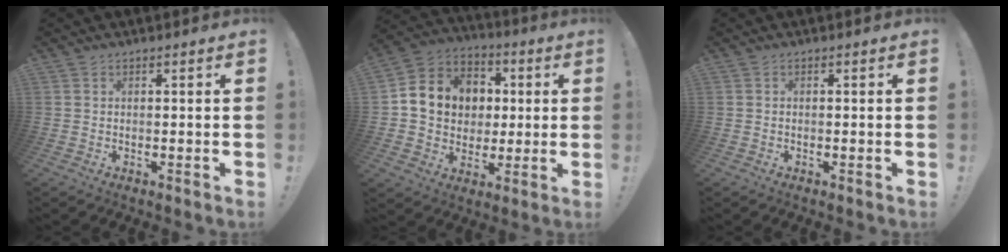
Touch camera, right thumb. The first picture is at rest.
{"total": 13.2, "force": [1.9, 12.0, 5.2], "torque": [-0.059, -0.003, 0.050]}
{"total": 0.0}